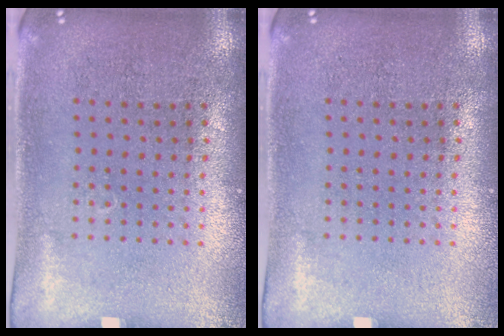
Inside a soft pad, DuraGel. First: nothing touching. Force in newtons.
{"total": 0.0}